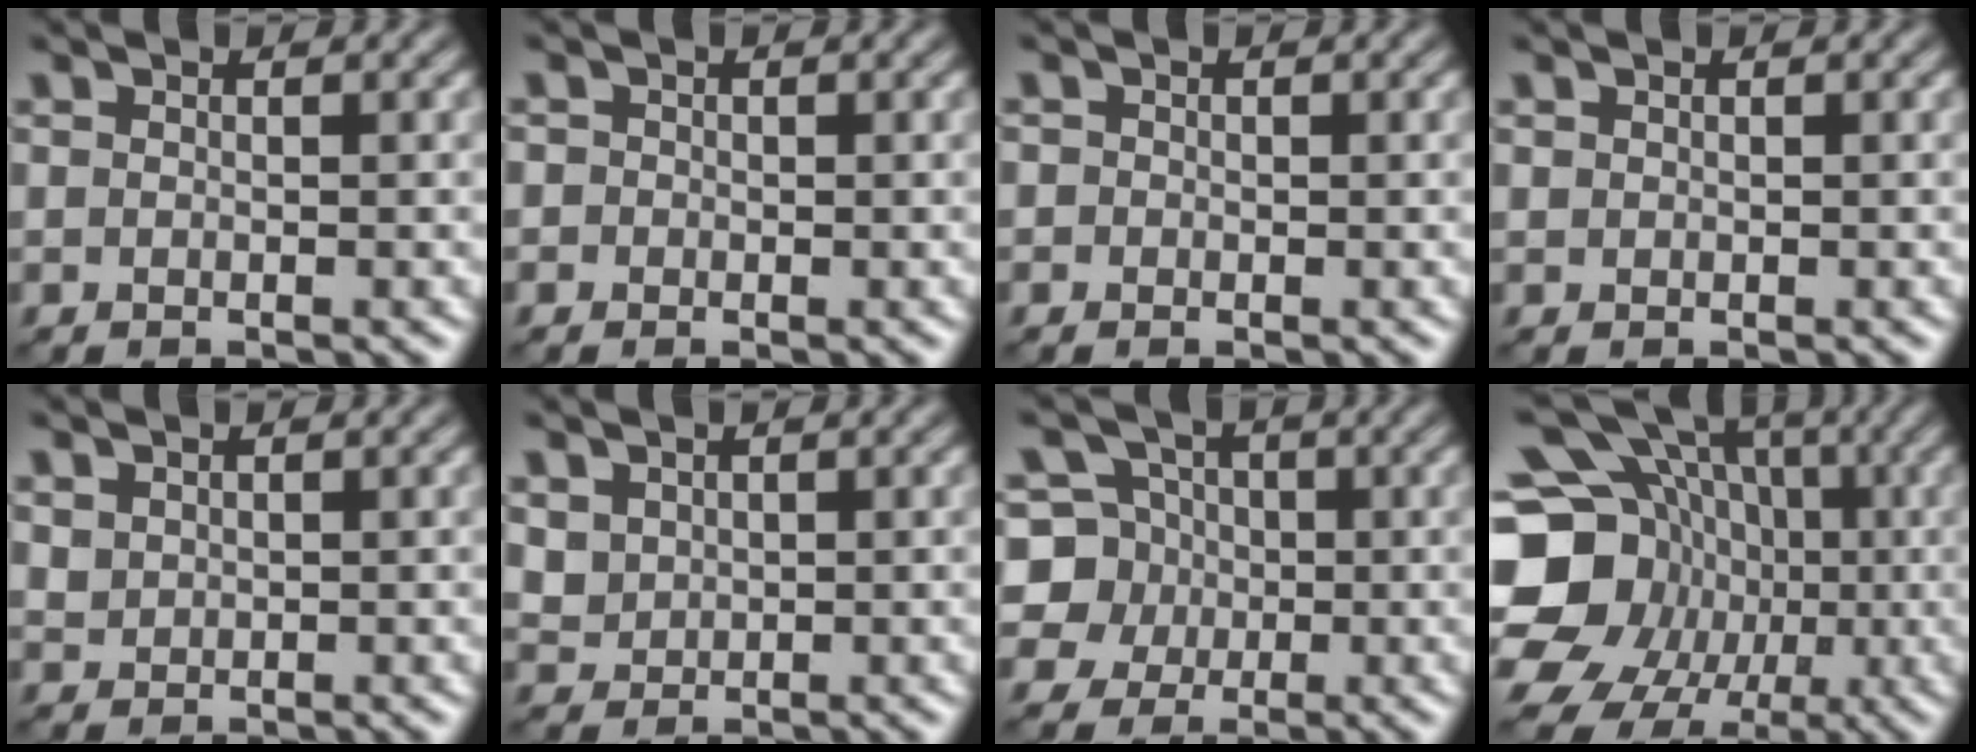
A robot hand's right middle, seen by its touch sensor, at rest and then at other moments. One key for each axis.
{"total": 0.8, "fx": 0.0, "fy": 0.8, "fz": 0.0, "tx": 0.020, "ty": 0.007, "tz": -0.005}
{"total": 0.5, "fx": -0.1, "fy": 0.5, "fz": -0.2, "tx": 0.016, "ty": 0.003, "tz": -0.004}
{"total": 0.0}
{"total": 1.2, "fx": 0.5, "fy": 1.0, "fz": 0.4, "tx": -0.018, "ty": 0.005, "tz": 0.025}
{"total": 2.6, "fx": 1.0, "fy": 2.1, "fz": 1.1, "tx": -0.045, "ty": 0.008, "tz": 0.041}
{"total": 5.8, "fx": 0.1, "fy": 5.6, "fz": 1.6, "tx": -0.022, "ty": 0.032, "tz": -0.014}
{"total": 21.5, "fx": -4.7, "fy": 19.0, "fz": 9.0, "tx": -0.185, "ty": -0.010, "tz": -0.106}